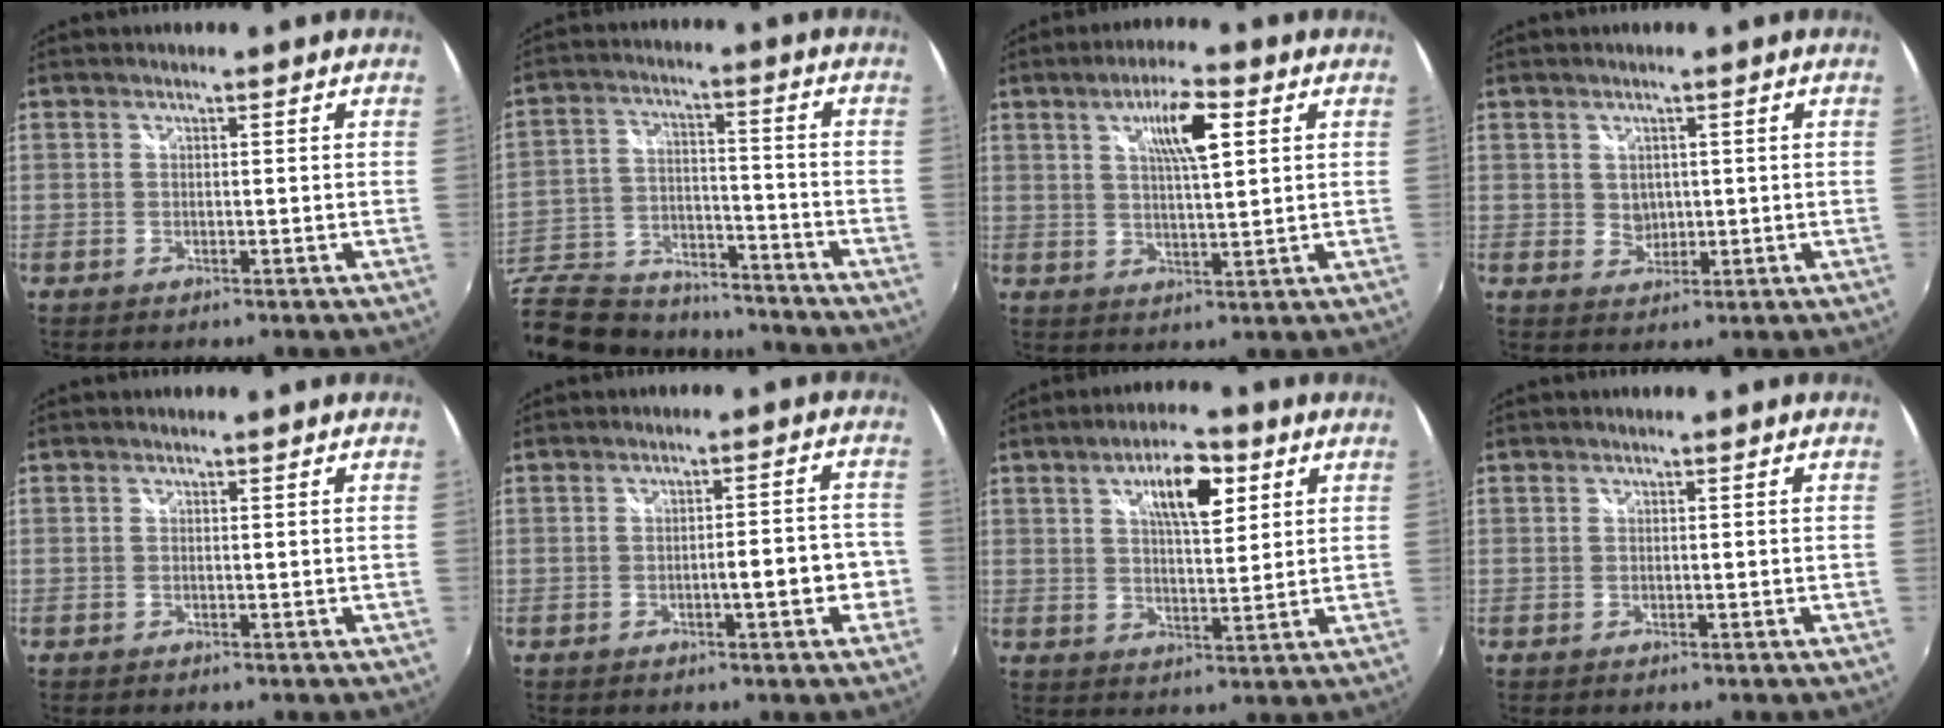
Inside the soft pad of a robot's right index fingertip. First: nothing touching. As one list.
[{"total": 24.0, "force": [-17.1, 12.5, 11.3], "torque": [-0.281, -0.007, -0.254]}, {"total": 8.1, "force": [3.2, 1.8, 7.3], "torque": [-0.120, 0.007, 0.053]}, {"total": 2.5, "force": [0.5, 2.3, 0.9], "torque": [-0.011, 0.002, 0.012]}, {"total": 0.0}, {"total": 5.7, "force": [-2.3, 1.2, 5.1], "torque": [-0.078, 0.008, -0.025]}, {"total": 9.3, "force": [4.0, 3.4, 7.7], "torque": [-0.123, 0.016, 0.065]}, {"total": 0.0}]